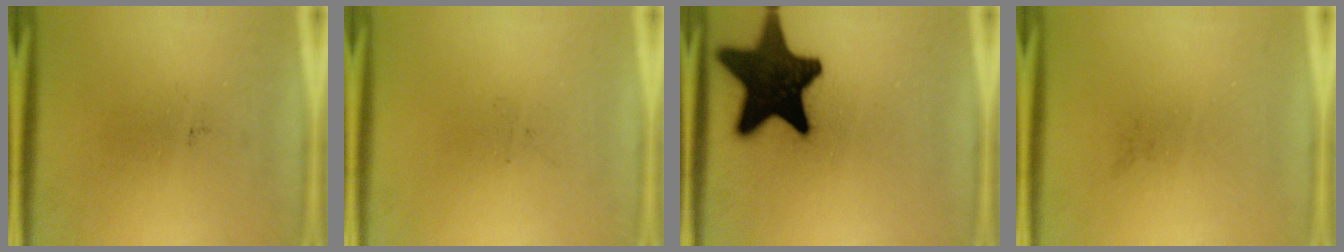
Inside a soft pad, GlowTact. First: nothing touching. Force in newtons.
{"total": 0.0}
{"total": 19.2}
{"total": 0.0}